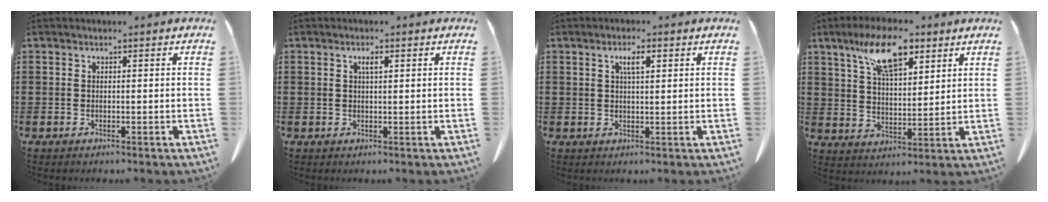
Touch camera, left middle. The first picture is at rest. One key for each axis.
{"total": 1.6, "fx": 0.6, "fy": 0.4, "fz": 1.5, "tx": -0.030, "ty": 0.003, "tz": 0.009}
{"total": 2.9, "fx": 1.2, "fy": 0.8, "fz": 2.5, "tx": -0.044, "ty": 0.003, "tz": 0.016}
{"total": 10.9, "fx": 6.9, "fy": 4.1, "fz": 7.4, "tx": -0.144, "ty": -0.008, "tz": 0.121}